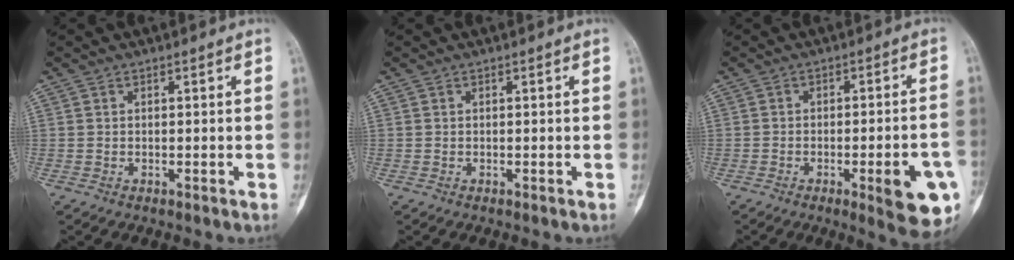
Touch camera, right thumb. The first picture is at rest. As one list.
[{"total": 0.0}, {"total": 12.1, "force": [-4.5, 2.8, 10.9], "torque": [-0.121, 0.010, -0.052]}]